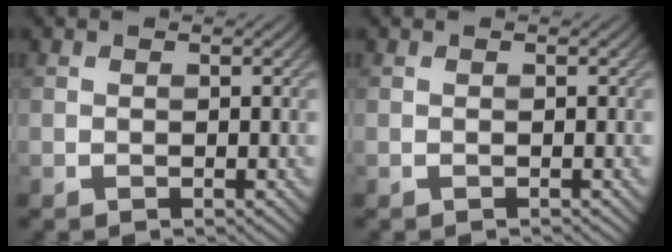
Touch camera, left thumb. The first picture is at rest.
{"total": 0.0}